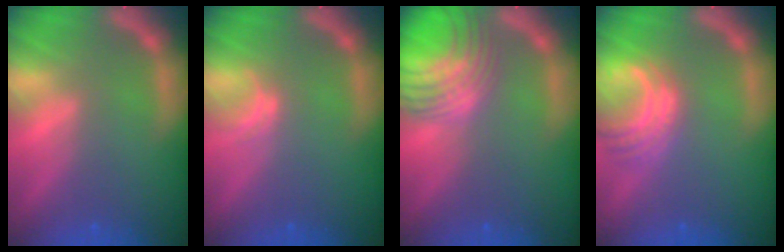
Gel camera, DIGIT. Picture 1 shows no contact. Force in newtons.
{"total": 1.0}
{"total": 10.1}
{"total": 5.1}